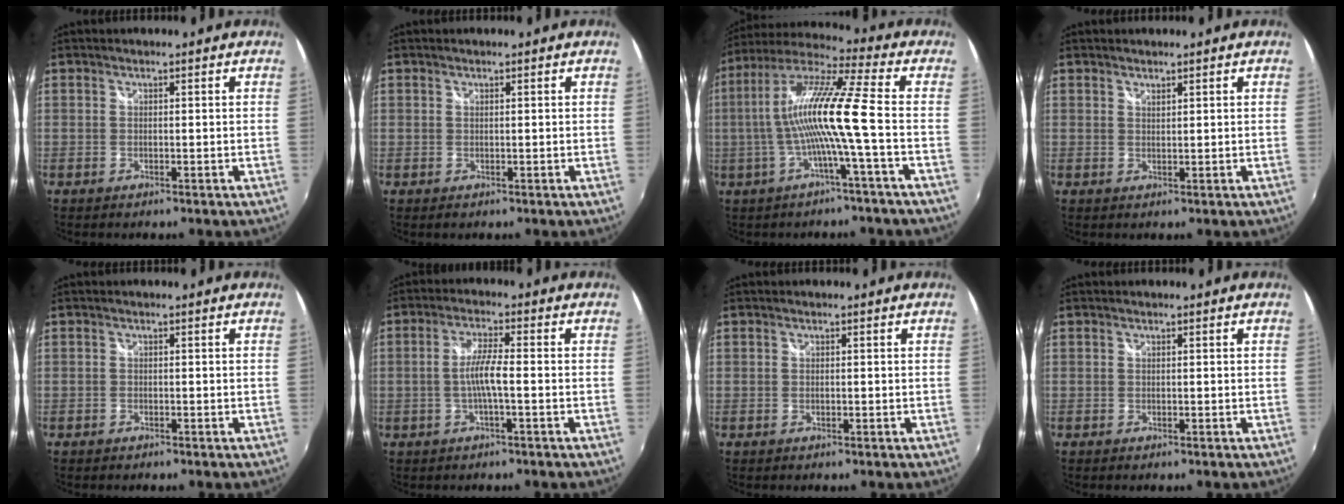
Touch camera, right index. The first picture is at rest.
{"total": 0.6, "force": [0.1, 0.6, 0.0], "torque": [0.002, 0.001, 0.000]}
{"total": 13.6, "force": [-2.1, -1.1, 13.4], "torque": [-0.245, 0.006, -0.040]}
{"total": 1.0, "force": [0.9, 0.2, 0.3], "torque": [-0.004, 0.000, 0.016]}
{"total": 0.9, "force": [-0.7, 0.5, 0.1], "torque": [-0.005, -0.001, -0.012]}
{"total": 4.8, "force": [-1.1, 0.1, 4.6], "torque": [-0.092, 0.002, -0.020]}
{"total": 0.0}
{"total": 0.0}